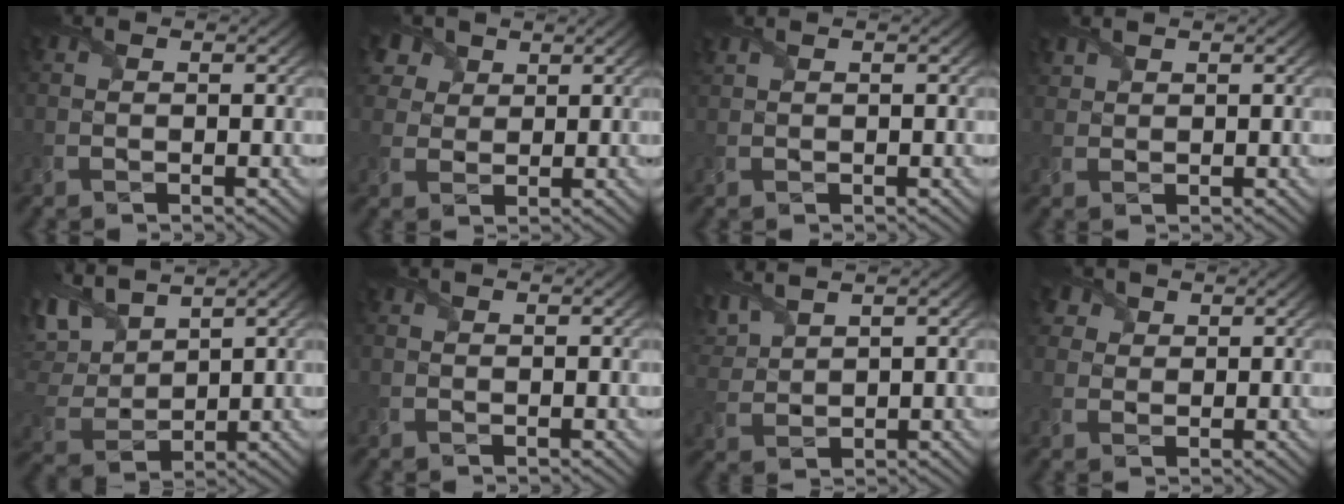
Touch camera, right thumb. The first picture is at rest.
{"total": 5.2, "force": [3.2, 3.7, 1.8], "torque": [-0.063, -0.006, 0.067]}
{"total": 1.0, "force": [0.9, 0.1, 0.5], "torque": [-0.019, 0.006, 0.020]}
{"total": 1.5, "force": [1.3, 0.6, 0.3], "torque": [-0.014, 0.004, 0.034]}
{"total": 9.5, "force": [5.8, 4.2, 6.3], "torque": [-0.185, 0.021, 0.115]}
{"total": 0.0}
{"total": 4.9, "force": [3.7, 1.4, 2.9], "torque": [-0.091, 0.018, 0.079]}
{"total": 3.8, "force": [2.2, 2.8, 1.2], "torque": [-0.043, -0.003, 0.047]}